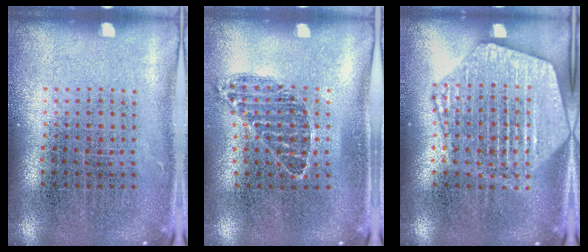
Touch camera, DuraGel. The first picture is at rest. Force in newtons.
{"total": 0.9, "press": 0.7, "slide": 0.5}
{"total": 2.5, "press": 2.5, "slide": 0.2}